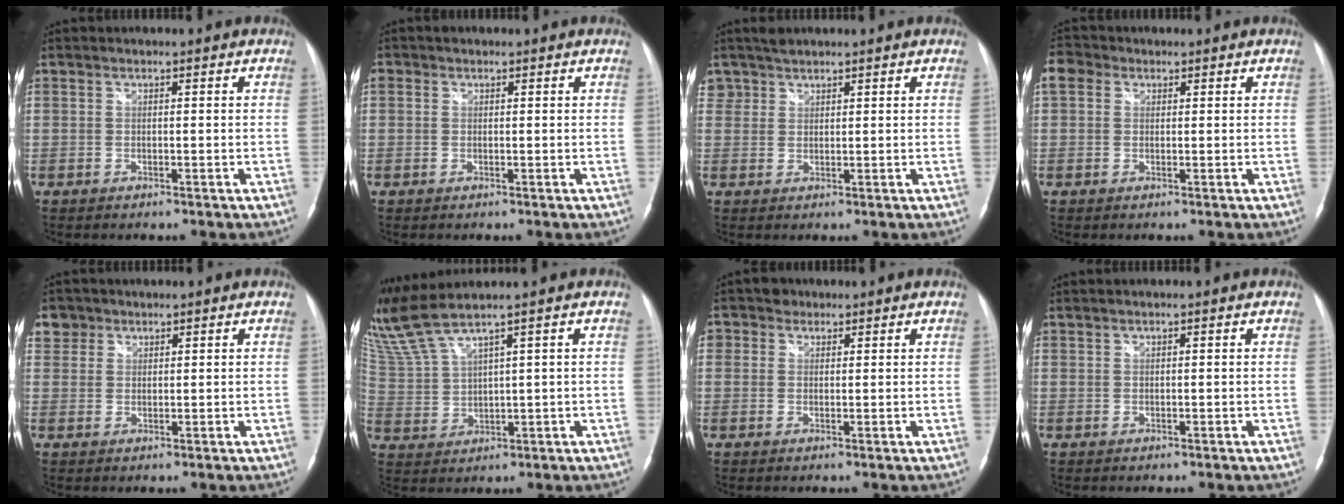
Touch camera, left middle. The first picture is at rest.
{"total": 1.1, "force": [0.5, 0.9, 0.3], "torque": [-0.006, 0.009, 0.008]}
{"total": 2.7, "force": [2.5, 1.1, 0.2], "torque": [-0.010, 0.013, 0.048]}
{"total": 3.4, "force": [1.5, 2.7, 1.4], "torque": [-0.037, 0.020, 0.030]}
{"total": 3.1, "force": [2.1, 2.3, -0.2], "torque": [0.014, 0.006, 0.036]}
{"total": 7.9, "force": [6.7, -1.2, 4.0], "torque": [-0.102, 0.007, 0.152]}
{"total": 2.1, "force": [1.3, 1.6, 0.0], "torque": [0.002, 0.003, 0.013]}
{"total": 0.6, "force": [0.6, -0.1, 0.0], "torque": [-0.004, 0.004, 0.018]}